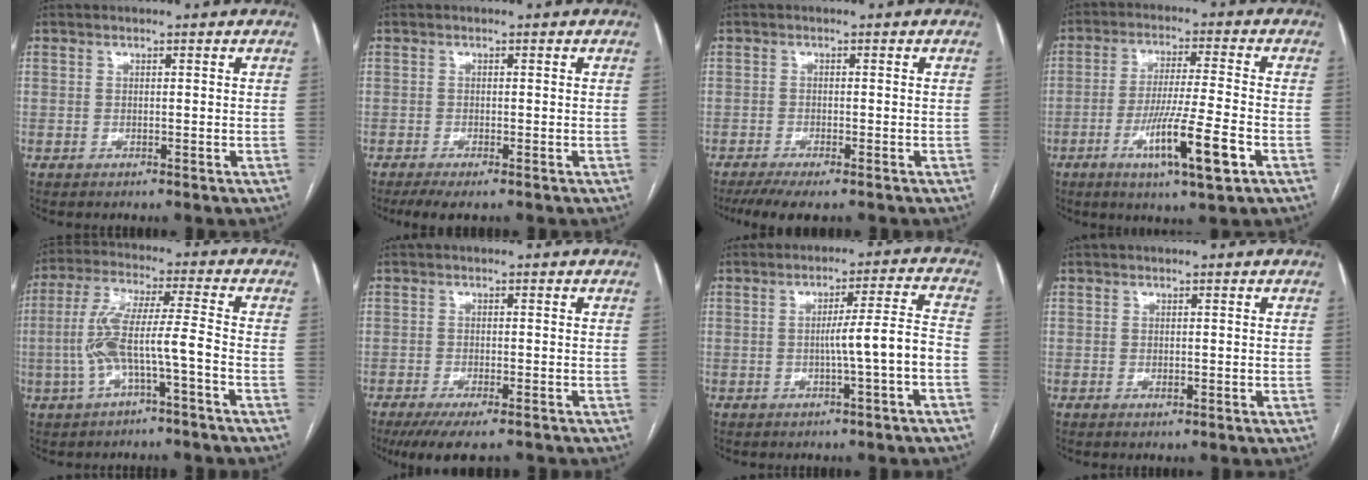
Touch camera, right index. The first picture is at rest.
{"total": 3.2, "force": [-2.4, 0.5, 2.1], "torque": [-0.037, -0.009, -0.039]}
{"total": 6.1, "force": [-4.9, 0.9, 3.5], "torque": [-0.054, -0.013, -0.080]}
{"total": 11.2, "force": [-4.6, 0.0, 10.2], "torque": [-0.181, -0.017, -0.079]}
{"total": 9.3, "force": [-2.9, 0.7, 8.8], "torque": [-0.186, 0.025, -0.054]}
{"total": 8.7, "force": [-7.1, 1.6, 4.7], "torque": [-0.067, -0.014, -0.111]}
{"total": 6.9, "force": [-2.0, -1.1, 6.5], "torque": [-0.096, 0.013, -0.028]}
{"total": 0.6, "force": [-0.2, 0.2, 0.5], "torque": [-0.010, -0.002, -0.001]}